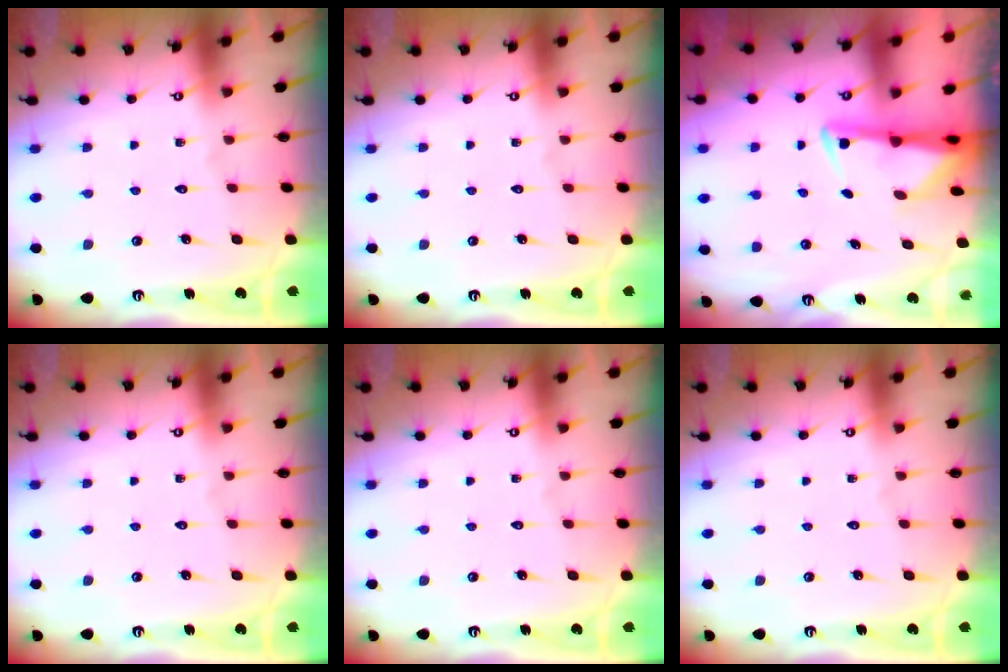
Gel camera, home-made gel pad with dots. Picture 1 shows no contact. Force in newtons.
{"total": 0.0}
{"total": 2.9, "press": 2.9, "slide": 0.6}
{"total": 0.0}
{"total": 0.0}
{"total": 0.0}